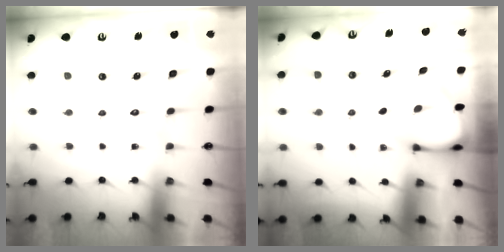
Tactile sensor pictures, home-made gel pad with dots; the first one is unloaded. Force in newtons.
{"total": 3.2, "press": 3.2, "slide": 0.3}